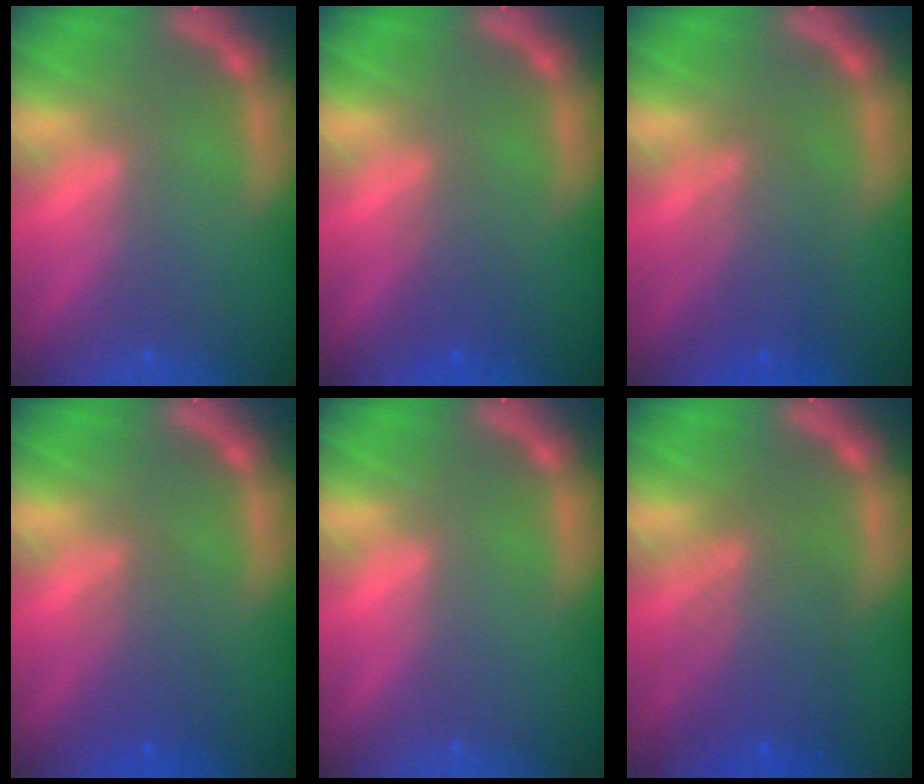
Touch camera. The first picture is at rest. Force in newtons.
{"total": 1.9}
{"total": 4.1}
{"total": 3.0}
{"total": 0.0}
{"total": 6.1}